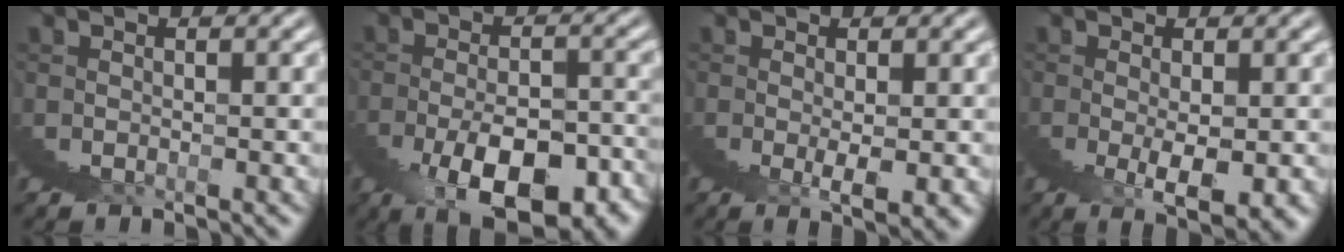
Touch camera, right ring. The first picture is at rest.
{"total": 6.6, "force": [-2.9, 1.9, 5.6], "torque": [-0.078, 0.004, -0.042]}
{"total": 2.5, "force": [1.4, -1.4, 1.5], "torque": [-0.010, 0.015, 0.021]}
{"total": 2.9, "force": [0.8, -1.2, 2.5], "torque": [-0.025, 0.013, 0.015]}